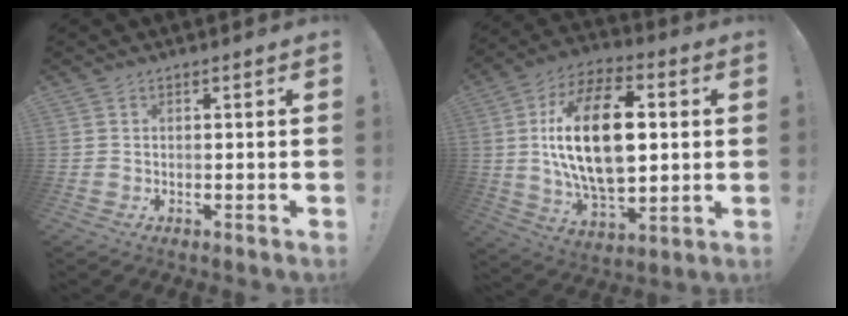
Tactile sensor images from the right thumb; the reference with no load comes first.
{"total": 25.1, "force": [2.6, 13.3, 21.1], "torque": [-0.384, -0.002, 0.040]}